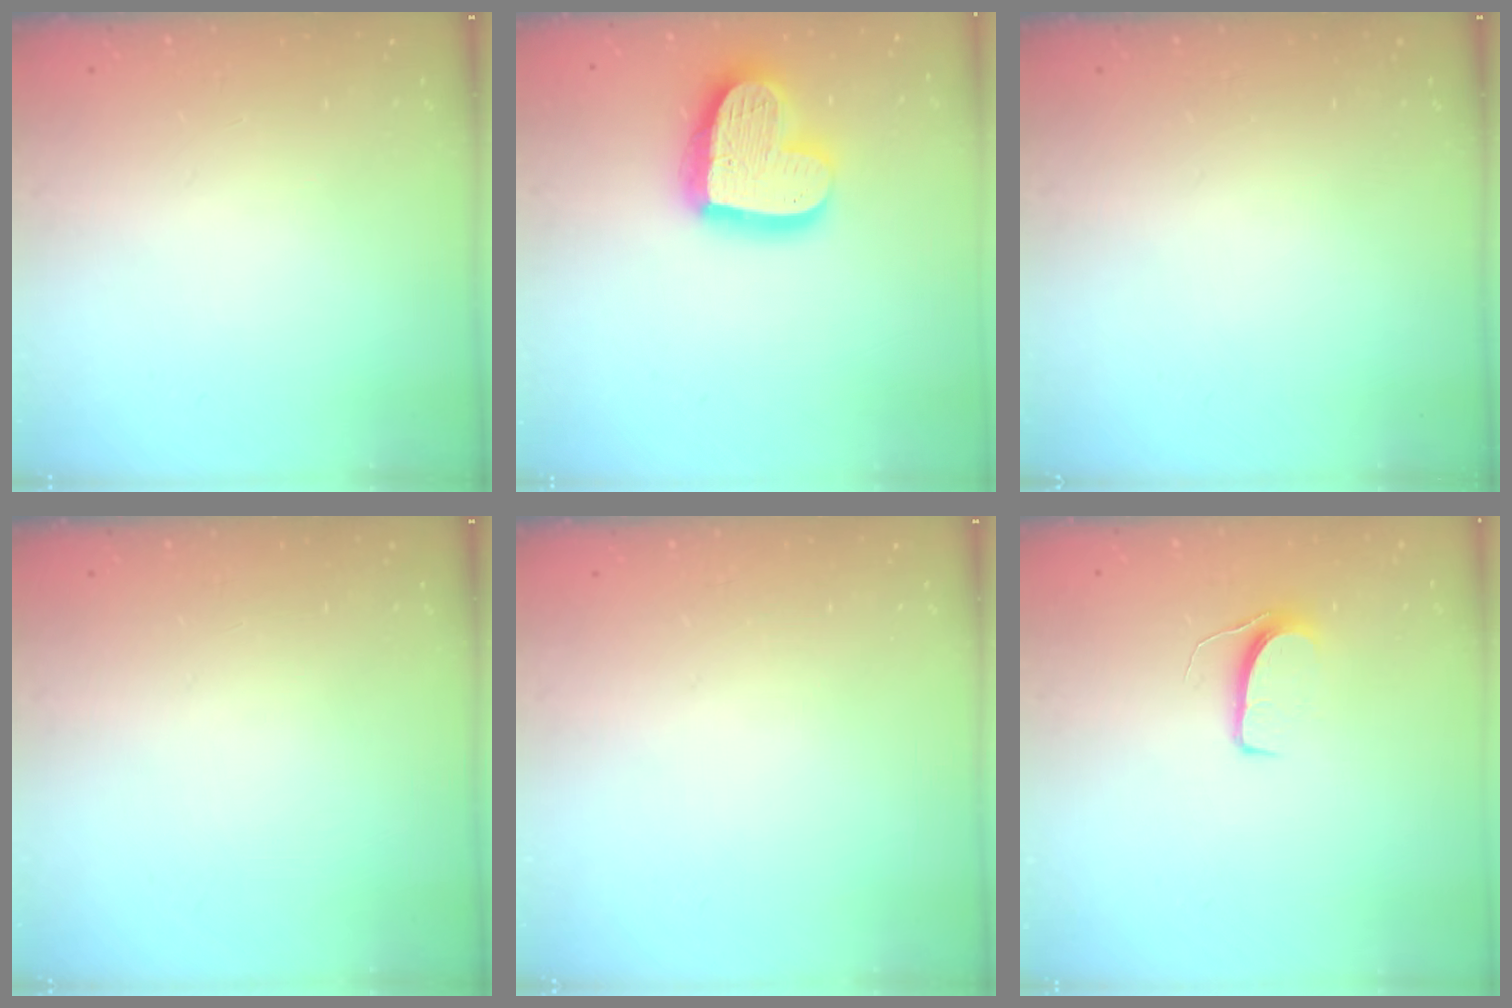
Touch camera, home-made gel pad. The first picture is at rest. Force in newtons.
{"total": 19.9, "press": 19.9, "slide": 1.6}
{"total": 0.0}
{"total": 0.0}
{"total": 0.0}
{"total": 6.6, "press": 6.6, "slide": 0.5}